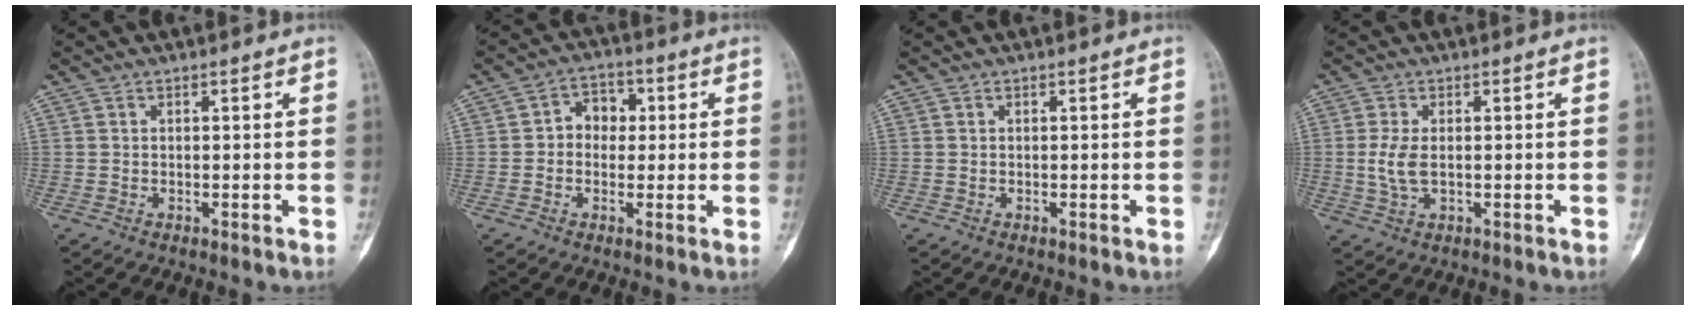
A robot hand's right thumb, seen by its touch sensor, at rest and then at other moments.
{"total": 5.9, "force": [0.5, 4.7, 3.5], "torque": [-0.020, 0.017, -0.001]}
{"total": 0.0}
{"total": 4.2, "force": [0.0, 2.1, 3.6], "torque": [-0.088, -0.003, -0.001]}